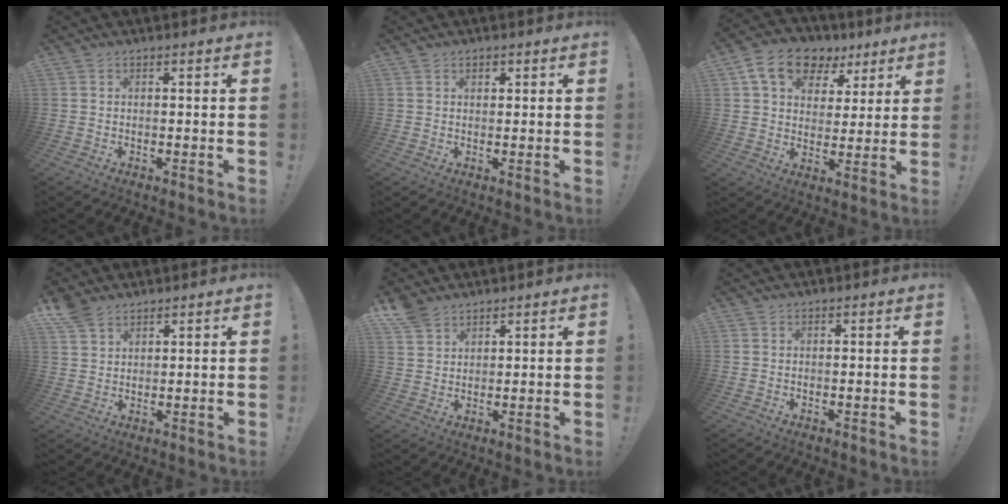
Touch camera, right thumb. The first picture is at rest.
{"total": 1.0, "force": [0.5, 0.8, 0.3], "torque": [-0.006, 0.002, 0.009]}
{"total": 14.2, "force": [7.5, 9.8, 7.0], "torque": [-0.114, -0.030, 0.141]}
{"total": 5.6, "force": [4.3, 2.8, 2.1], "torque": [-0.040, -0.020, 0.084]}
{"total": 5.6, "force": [4.5, 2.8, 1.7], "torque": [-0.035, -0.024, 0.089]}
{"total": 0.0}